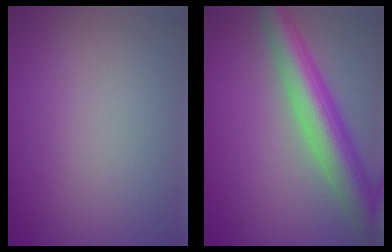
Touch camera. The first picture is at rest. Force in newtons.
{"total": 7.7, "press": 7.7, "slide": 0.3}